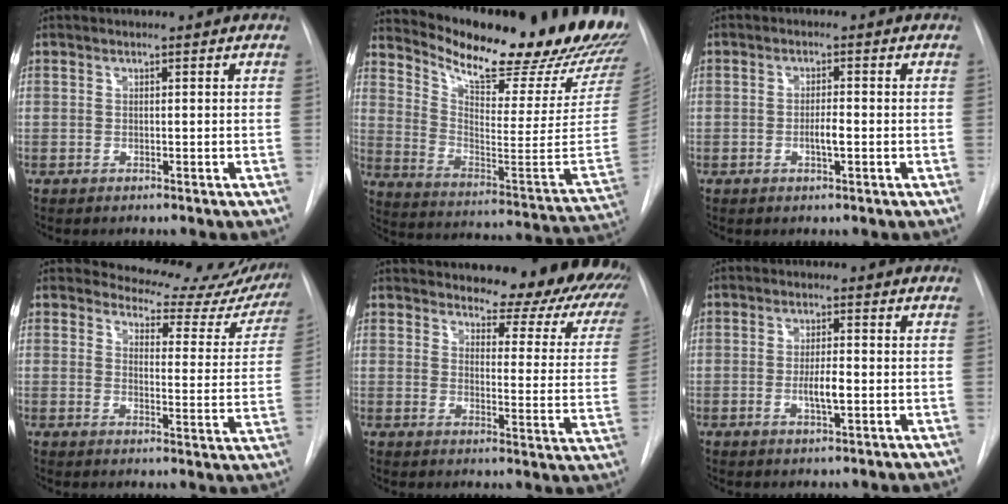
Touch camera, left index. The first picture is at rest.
{"total": 28.1, "force": [24.5, 4.9, 13.0], "torque": [-0.211, -0.101, 0.323]}
{"total": 2.4, "force": [-1.1, 0.4, 2.1], "torque": [-0.038, -0.004, -0.018]}
{"total": 15.5, "force": [14.9, 4.2, 1.5], "torque": [0.015, -0.078, 0.146]}
{"total": 19.2, "force": [16.9, 4.8, 7.8], "torque": [-0.086, -0.073, 0.190]}
{"total": 3.6, "force": [-1.1, 0.7, 3.4], "torque": [-0.062, -0.007, -0.017]}